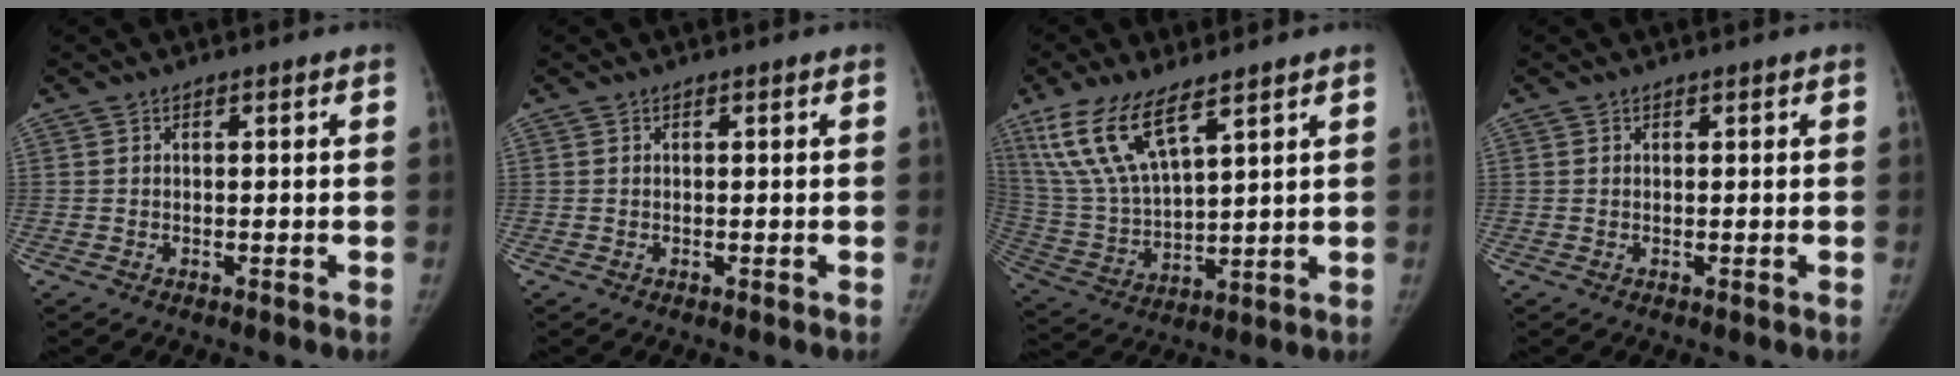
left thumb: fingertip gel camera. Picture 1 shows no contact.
{"total": 0.0}
{"total": 14.4, "force": [8.9, 5.1, 10.1], "torque": [-0.203, -0.030, 0.188]}
{"total": 0.0}